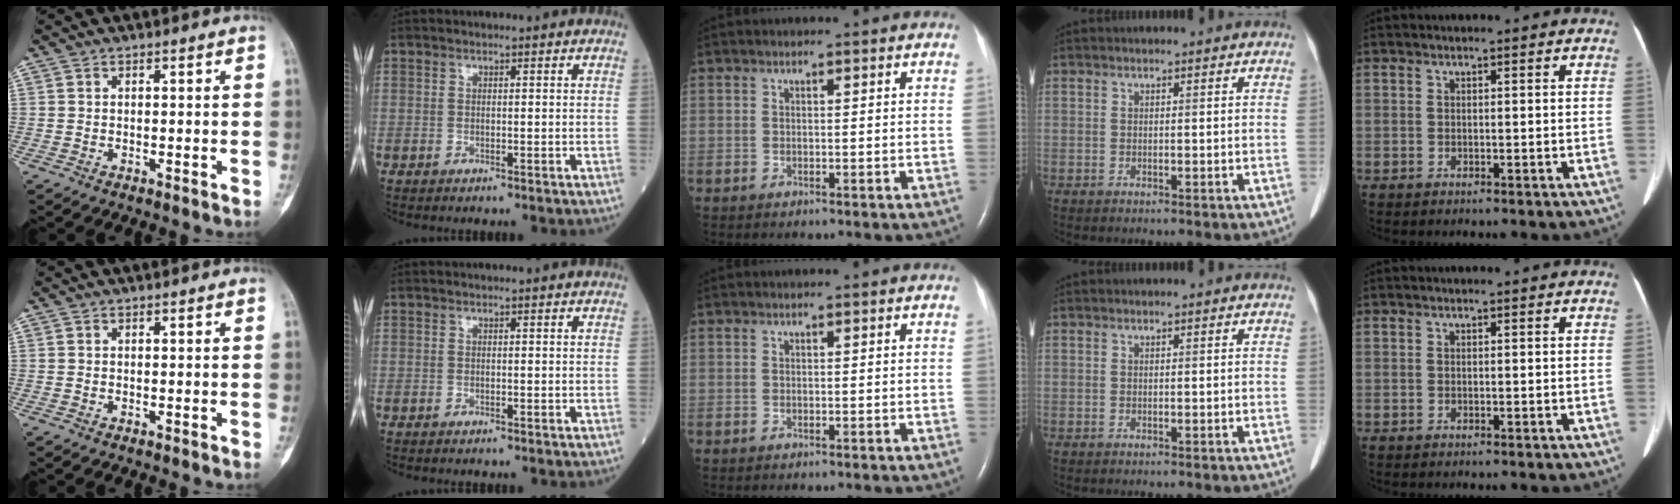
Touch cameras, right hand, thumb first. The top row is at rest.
{}